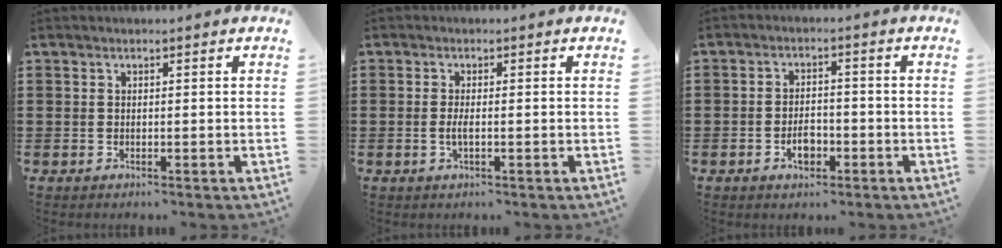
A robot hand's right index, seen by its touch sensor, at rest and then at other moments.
{"total": 2.0, "force": [-0.4, 0.4, 1.9], "torque": [-0.042, -0.004, -0.009]}
{"total": 3.7, "force": [-1.6, 2.1, 2.7], "torque": [-0.055, 0.001, -0.031]}